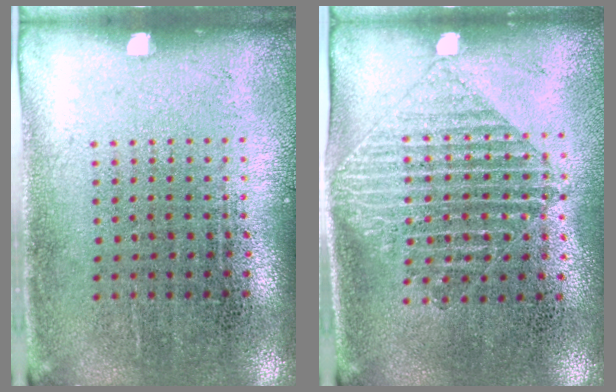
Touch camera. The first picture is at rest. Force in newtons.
{"total": 1.3, "press": 1.1, "slide": 0.6}